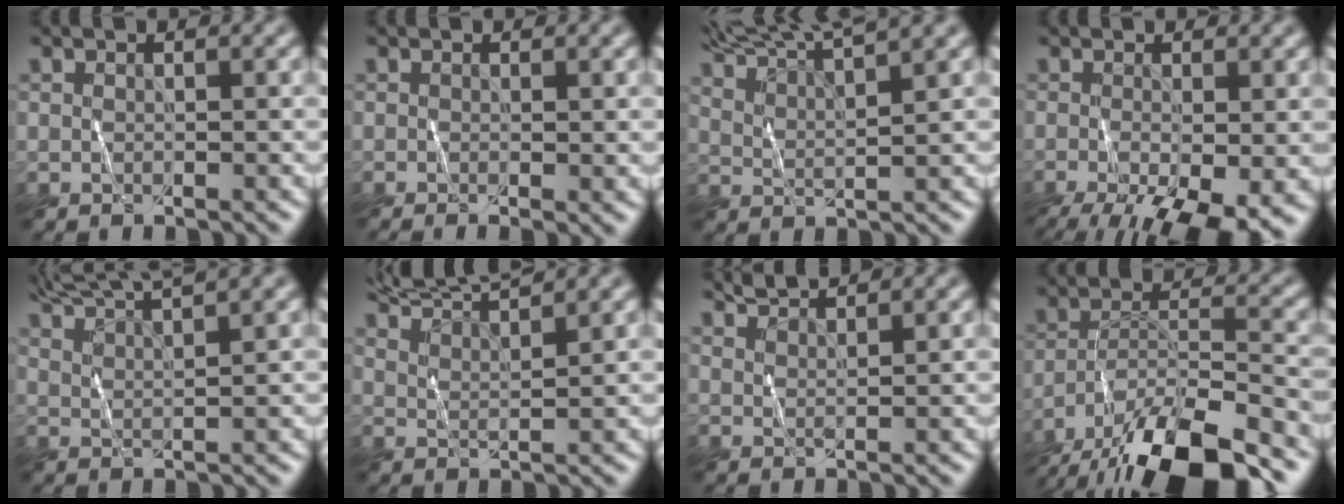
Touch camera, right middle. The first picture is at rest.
{"total": 0.7, "force": [0.1, 0.0, 0.7], "torque": [-0.008, 0.000, 0.001]}
{"total": 8.3, "force": [7.2, 1.2, 4.0], "torque": [-0.073, 0.033, 0.084]}
{"total": 10.9, "force": [-4.7, 4.2, 8.9], "torque": [-0.141, -0.025, -0.064]}
{"total": 7.2, "force": [6.0, 1.3, 3.8], "torque": [-0.053, 0.034, 0.065]}
{"total": 7.0, "force": [6.2, 0.9, 3.0], "torque": [-0.052, 0.027, 0.076]}
{"total": 2.3, "force": [2.2, 0.0, 0.7], "torque": [-0.008, 0.010, 0.042]}
{"total": 12.8, "force": [-10.3, 2.7, 7.2], "torque": [-0.125, -0.013, -0.174]}